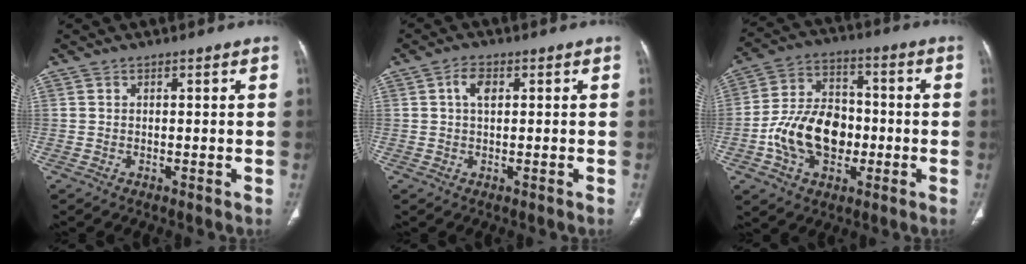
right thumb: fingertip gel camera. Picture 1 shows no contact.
{"total": 3.0, "force": [0.7, 1.8, 2.3], "torque": [-0.042, 0.005, 0.010]}
{"total": 15.4, "force": [-3.0, 10.7, 10.7], "torque": [-0.168, 0.031, -0.052]}